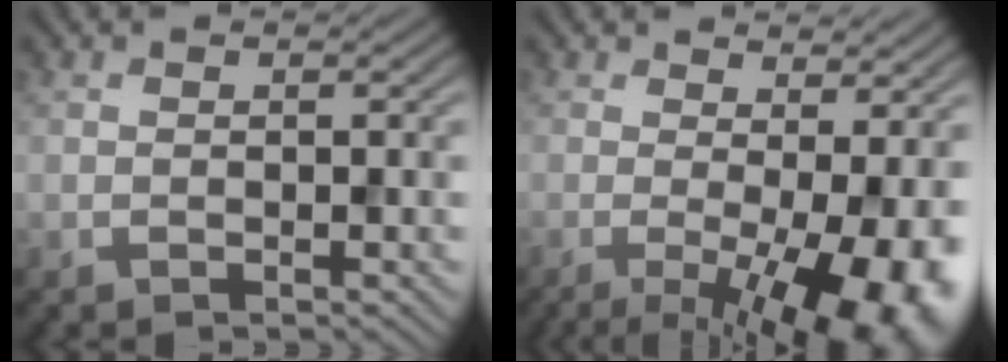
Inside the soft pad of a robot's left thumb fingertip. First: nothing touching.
{"total": 12.1, "force": [-2.7, 3.6, 11.2], "torque": [-0.151, 0.000, -0.035]}